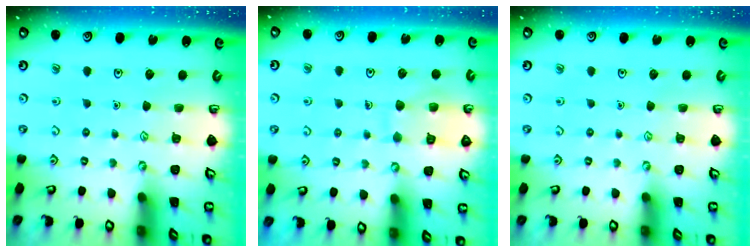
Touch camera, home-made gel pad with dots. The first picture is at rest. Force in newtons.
{"total": 8.8, "press": 8.7, "slide": 0.7}
{"total": 0.0}